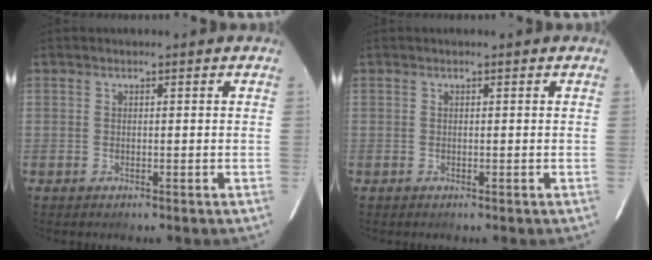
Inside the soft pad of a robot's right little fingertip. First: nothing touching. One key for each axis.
{"total": 0.0}